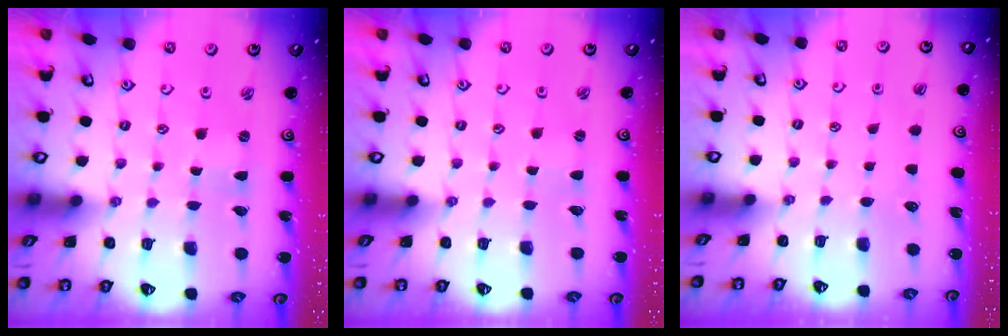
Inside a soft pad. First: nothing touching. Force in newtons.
{"total": 0.0}
{"total": 0.0}